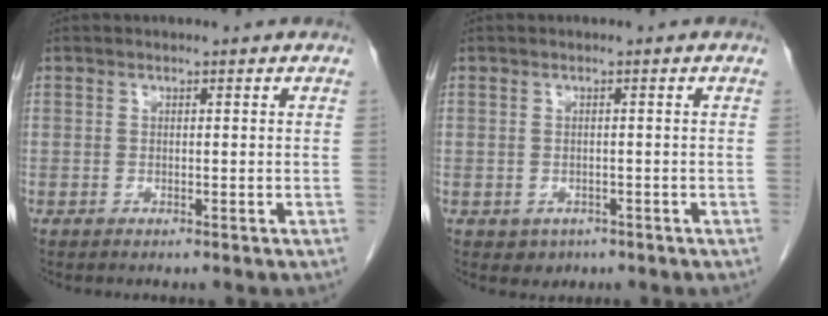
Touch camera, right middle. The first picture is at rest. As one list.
[{"total": 1.9, "force": [-0.9, 1.6, 0.5], "torque": [-0.006, 0.004, -0.005]}]